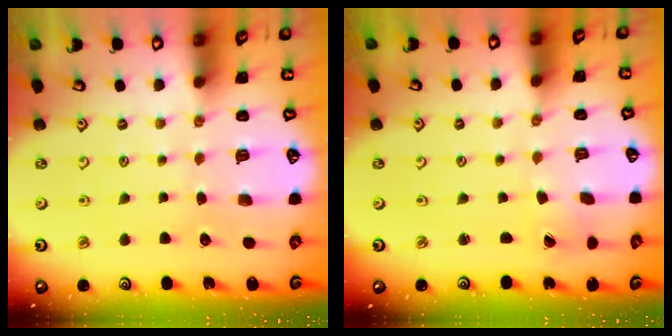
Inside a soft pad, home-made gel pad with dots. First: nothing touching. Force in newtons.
{"total": 0.8, "press": 0.8, "slide": 0.0}